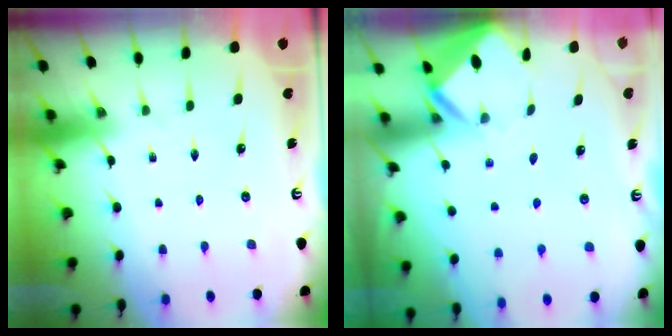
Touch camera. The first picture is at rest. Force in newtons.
{"total": 2.8, "press": 2.8, "slide": 0.2}